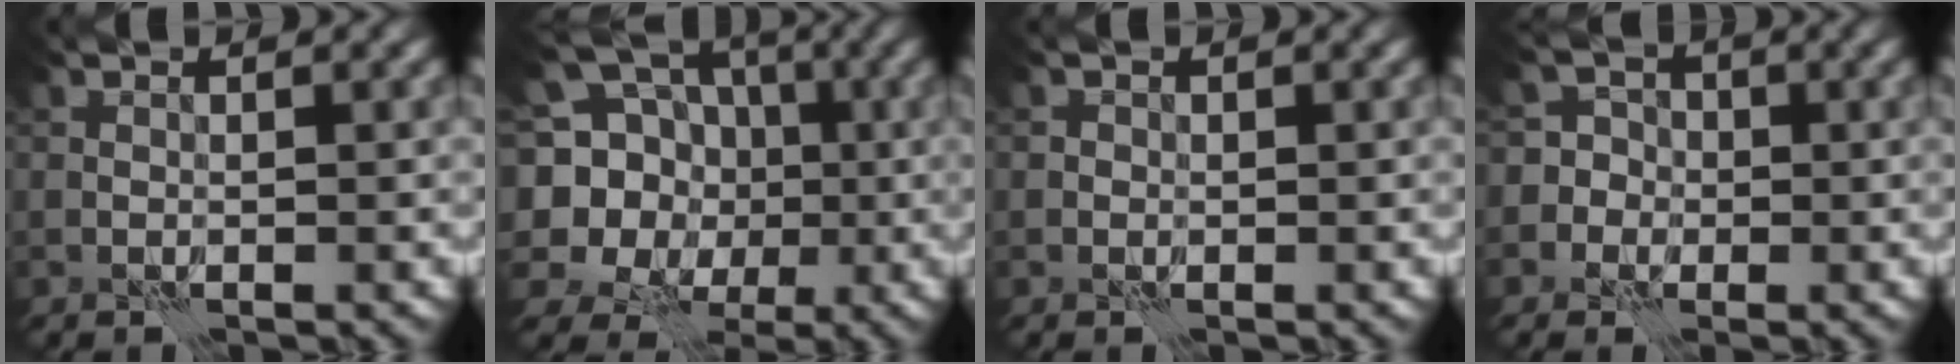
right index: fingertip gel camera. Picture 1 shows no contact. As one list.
[{"total": 11.2, "force": [-0.7, 10.2, 4.7], "torque": [-0.120, 0.016, -0.027]}, {"total": 0.5, "force": [-0.1, 0.5, -0.1], "torque": [0.004, -0.001, -0.005]}, {"total": 5.6, "force": [-0.5, 5.4, 1.4], "torque": [-0.001, 0.035, -0.049]}]